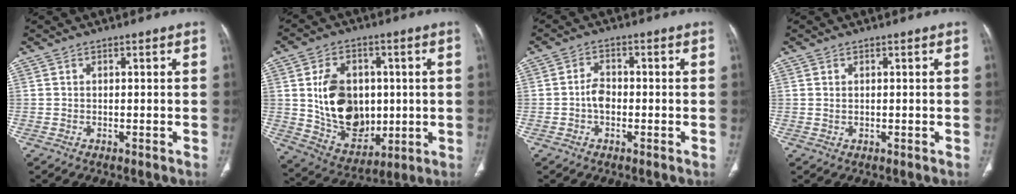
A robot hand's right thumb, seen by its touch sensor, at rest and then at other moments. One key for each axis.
{"total": 16.8, "fx": 1.2, "fy": 12.2, "fz": 11.5, "tx": -0.151, "ty": -0.010, "tz": 0.044}
{"total": 3.3, "fx": -0.8, "fy": 2.2, "fz": 2.3, "tx": -0.032, "ty": 0.011, "tz": -0.022}
{"total": 0.6, "fx": 0.3, "fy": 0.4, "fz": 0.4, "tx": -0.008, "ty": 0.000, "tz": 0.008}